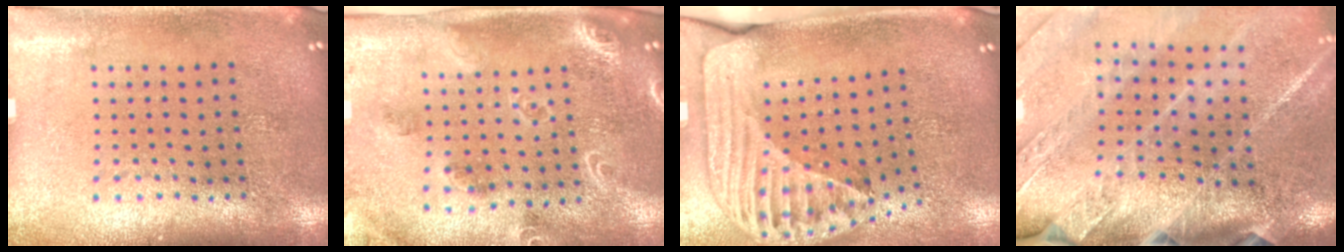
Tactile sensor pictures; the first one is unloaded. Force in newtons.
{"total": 1.9, "press": 1.8, "slide": 0.3}
{"total": 2.6, "press": 1.8, "slide": 1.9}
{"total": 3.9, "press": 3.3, "slide": 2.2}